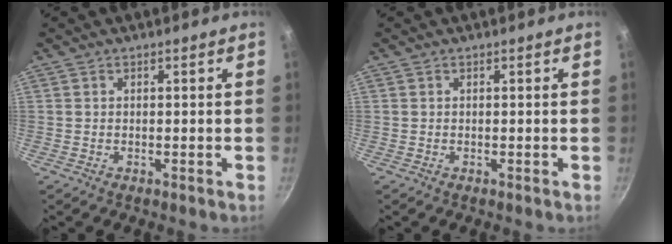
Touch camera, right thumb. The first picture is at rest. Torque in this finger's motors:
{"motor_torque": [-0.07, -0.07, -0.20, 0.28, 0.00]}